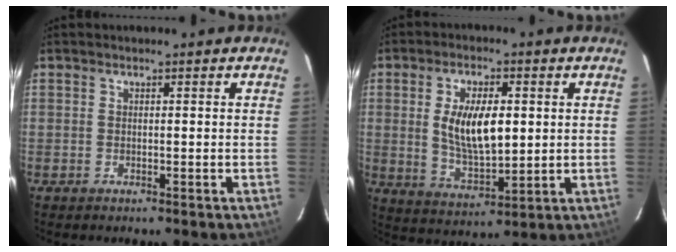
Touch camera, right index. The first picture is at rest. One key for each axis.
{"total": 11.3, "fx": 1.4, "fy": 5.1, "fz": 10.0, "tx": -0.187, "ty": -0.004, "tz": 0.035}